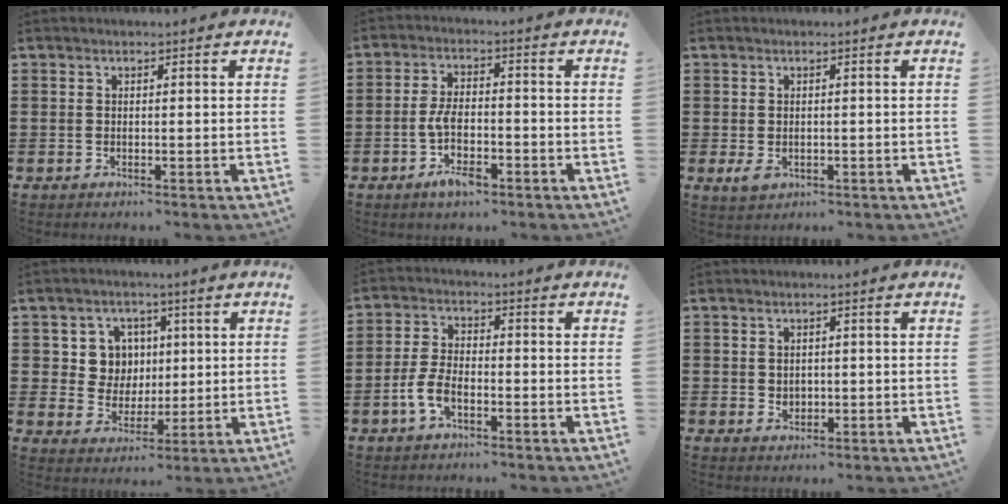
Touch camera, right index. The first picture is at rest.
{"total": 5.8, "force": [-2.3, 2.6, 4.7], "torque": [-0.100, 0.005, -0.046]}
{"total": 1.8, "force": [-0.5, 1.2, 1.3], "torque": [-0.032, -0.002, -0.012]}
{"total": 6.9, "force": [1.9, 6.3, 1.9], "torque": [-0.061, 0.018, 0.035]}
{"total": 4.9, "force": [-2.2, 2.2, 3.7], "torque": [-0.091, 0.000, -0.048]}
{"total": 1.4, "force": [0.4, 1.2, 0.6], "torque": [-0.014, 0.007, 0.007]}